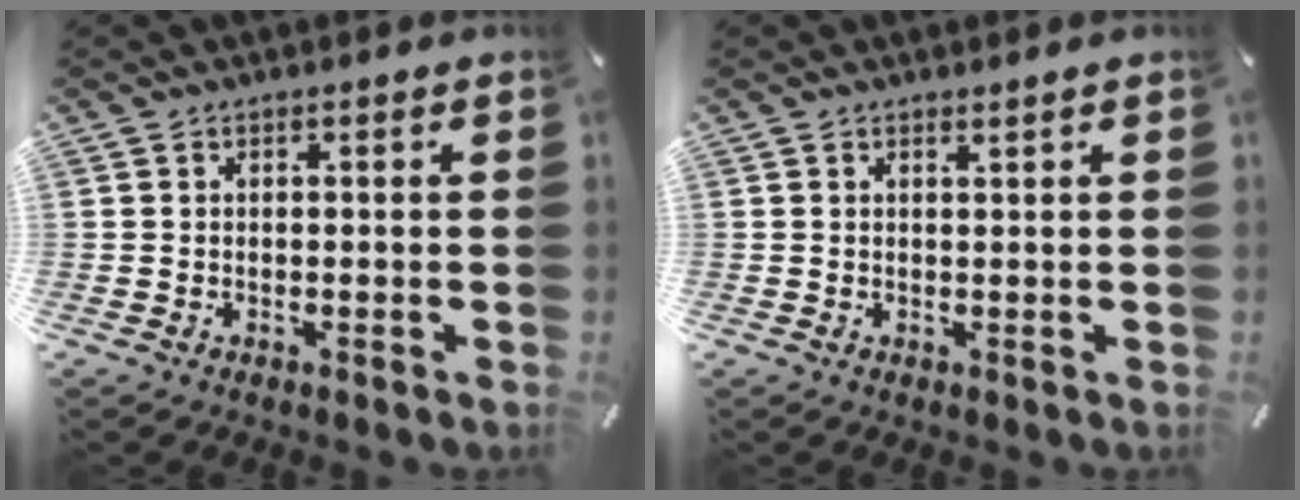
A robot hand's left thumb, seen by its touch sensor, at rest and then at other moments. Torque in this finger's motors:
{"motor_torque": [0.21, -0.11, -0.27, -0.04, -0.15]}